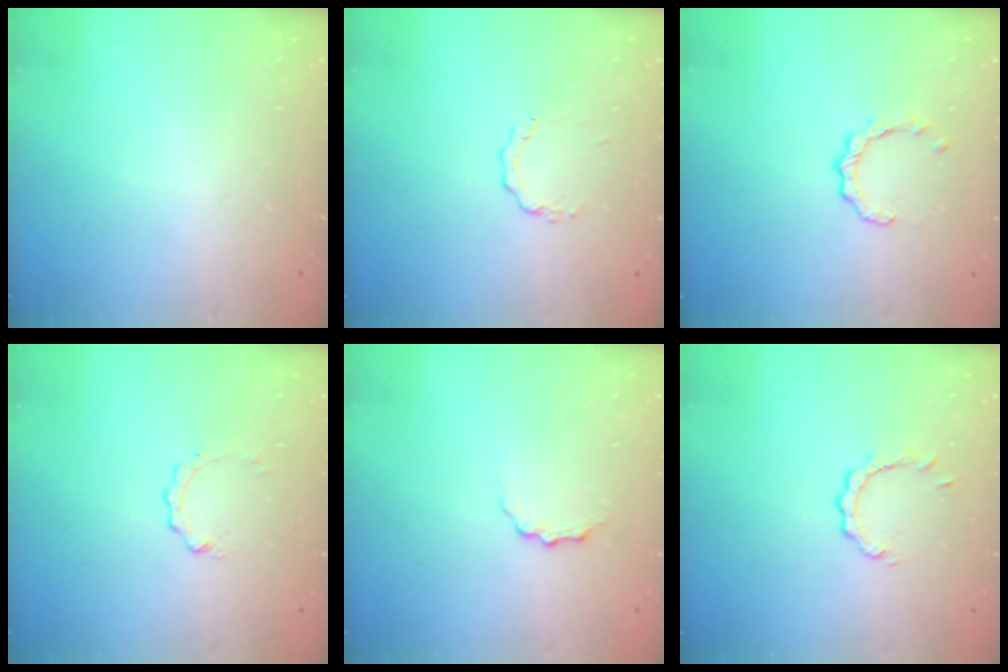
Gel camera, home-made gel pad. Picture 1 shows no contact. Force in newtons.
{"total": 3.3, "press": 3.3, "slide": 0.3}
{"total": 2.5, "press": 2.5, "slide": 0.3}
{"total": 0.7, "press": 0.7, "slide": 0.1}
{"total": 3.3, "press": 3.3, "slide": 0.4}
{"total": 3.6, "press": 3.6, "slide": 0.5}